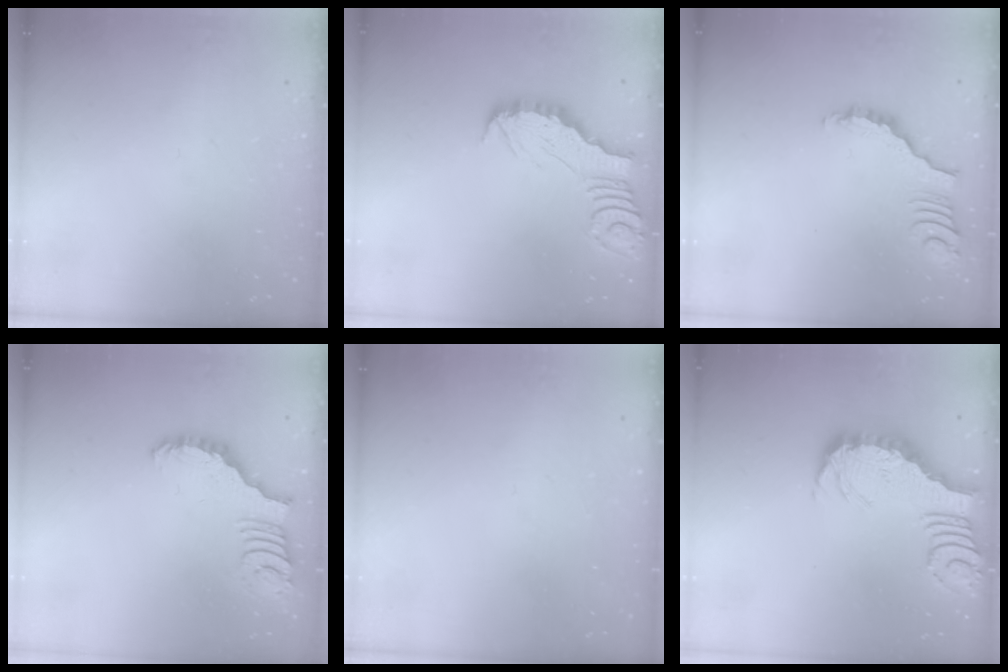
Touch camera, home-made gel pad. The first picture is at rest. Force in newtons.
{"total": 2.5, "press": 2.5, "slide": 0.1}
{"total": 3.5, "press": 3.4, "slide": 0.7}
{"total": 2.7, "press": 2.7, "slide": 0.5}
{"total": 0.0}
{"total": 3.2, "press": 3.2, "slide": 0.5}